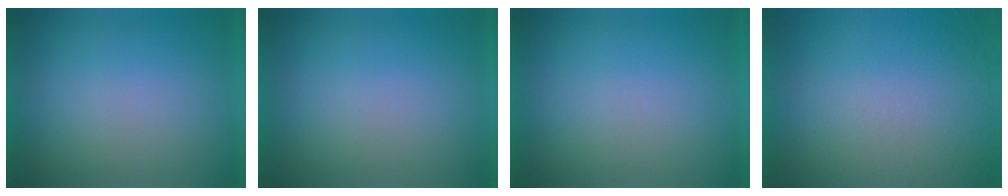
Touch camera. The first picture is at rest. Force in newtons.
{"total": 0.0}
{"total": 0.0}
{"total": 8.7}